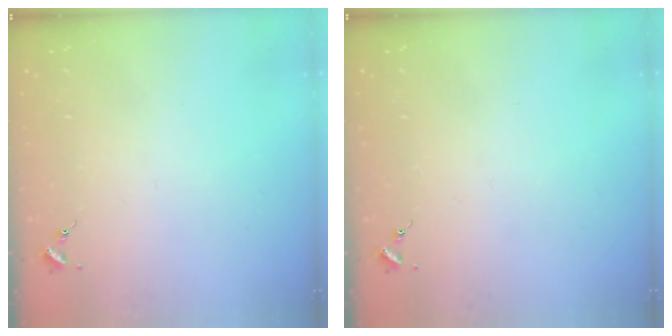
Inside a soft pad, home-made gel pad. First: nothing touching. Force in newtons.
{"total": 0.0}